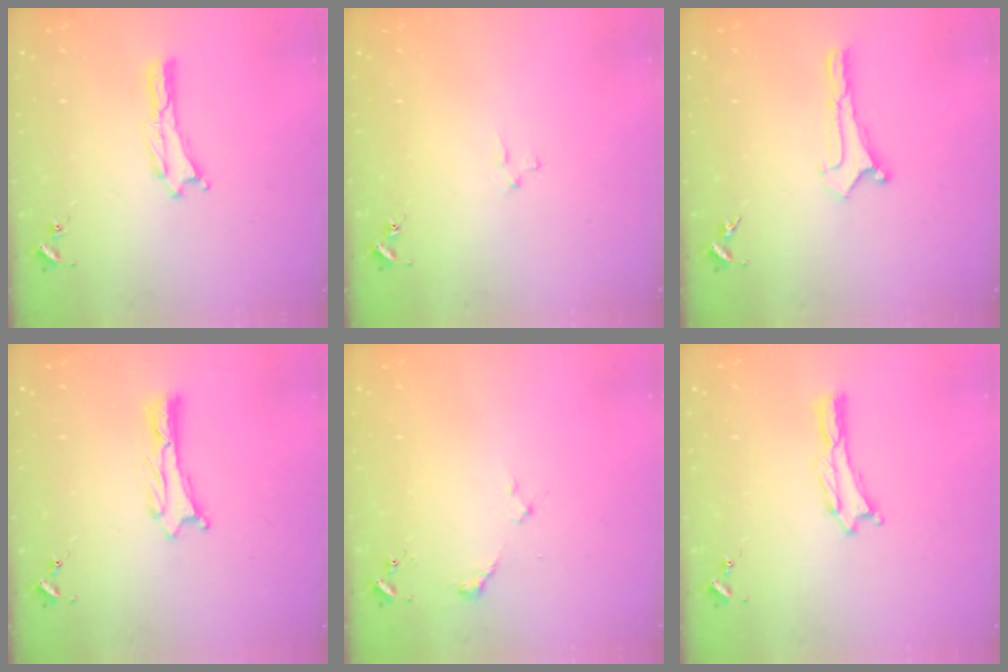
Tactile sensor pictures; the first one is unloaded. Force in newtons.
{"total": 1.9, "press": 1.9, "slide": 0.2}
{"total": 0.0}
{"total": 1.2, "press": 1.2, "slide": 0.0}
{"total": 2.4, "press": 2.3, "slide": 0.3}
{"total": 0.0}